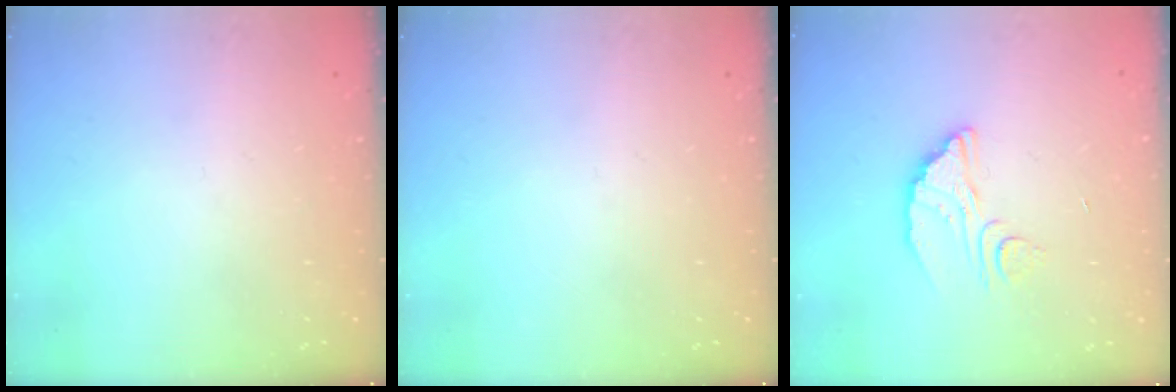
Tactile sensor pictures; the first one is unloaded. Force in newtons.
{"total": 0.0}
{"total": 6.0, "press": 6.0, "slide": 0.6}